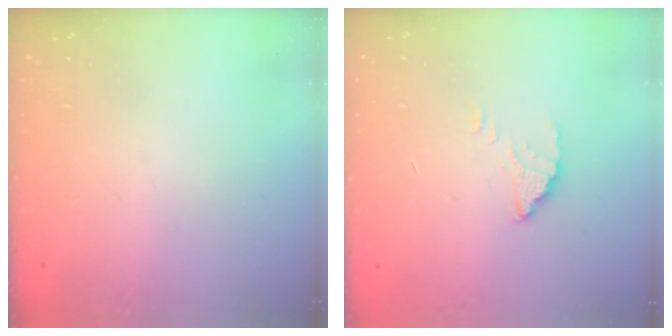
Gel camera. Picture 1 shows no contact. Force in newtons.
{"total": 2.1, "press": 2.1, "slide": 0.2}